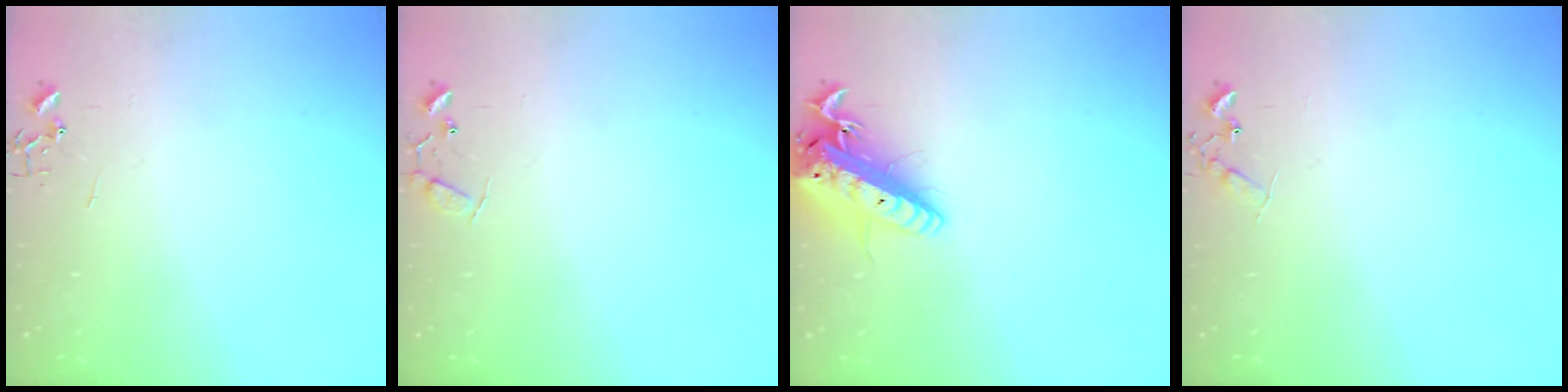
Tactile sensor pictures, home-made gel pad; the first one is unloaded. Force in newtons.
{"total": 7.7, "press": 7.6, "slide": 0.5}
{"total": 16.9, "press": 16.6, "slide": 3.2}
{"total": 7.0, "press": 7.0, "slide": 0.8}